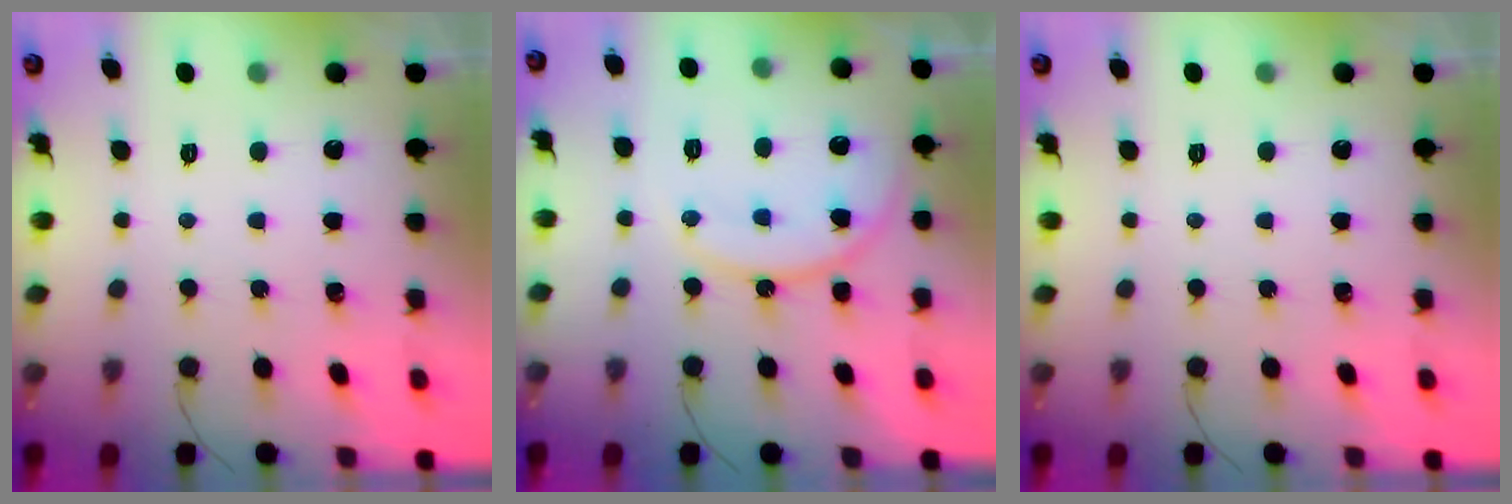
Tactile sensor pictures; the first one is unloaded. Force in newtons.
{"total": 13.5, "press": 13.5, "slide": 0.9}
{"total": 0.0}